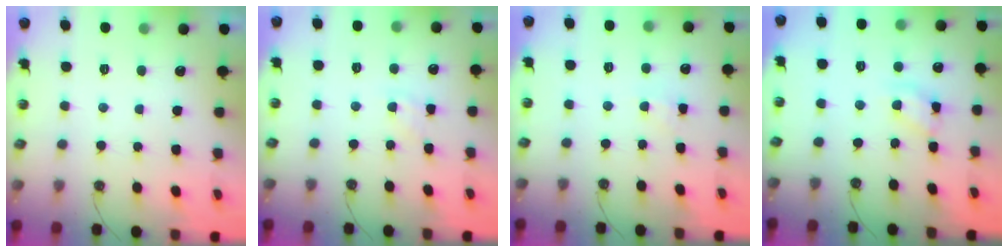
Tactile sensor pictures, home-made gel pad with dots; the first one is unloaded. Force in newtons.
{"total": 5.2, "press": 5.2, "slide": 0.6}
{"total": 2.0, "press": 2.0, "slide": 0.3}
{"total": 8.2, "press": 8.2, "slide": 0.5}